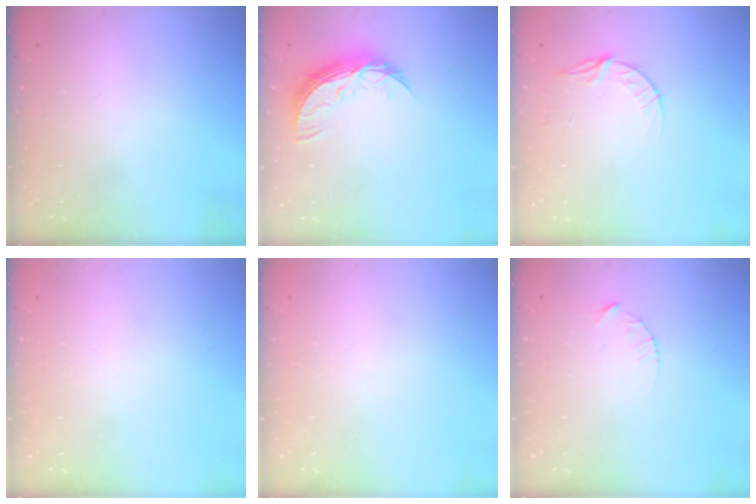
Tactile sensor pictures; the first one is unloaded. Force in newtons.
{"total": 9.1, "press": 9.1, "slide": 0.4}
{"total": 5.6, "press": 5.6, "slide": 0.6}
{"total": 0.0}
{"total": 0.0}
{"total": 2.1, "press": 2.1, "slide": 0.3}